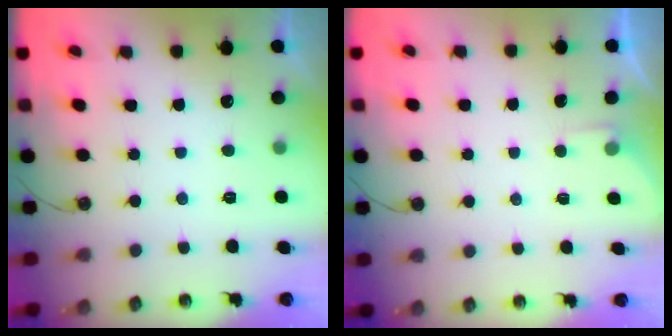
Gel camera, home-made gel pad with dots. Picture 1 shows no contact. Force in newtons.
{"total": 2.0, "press": 2.0, "slide": 0.4}